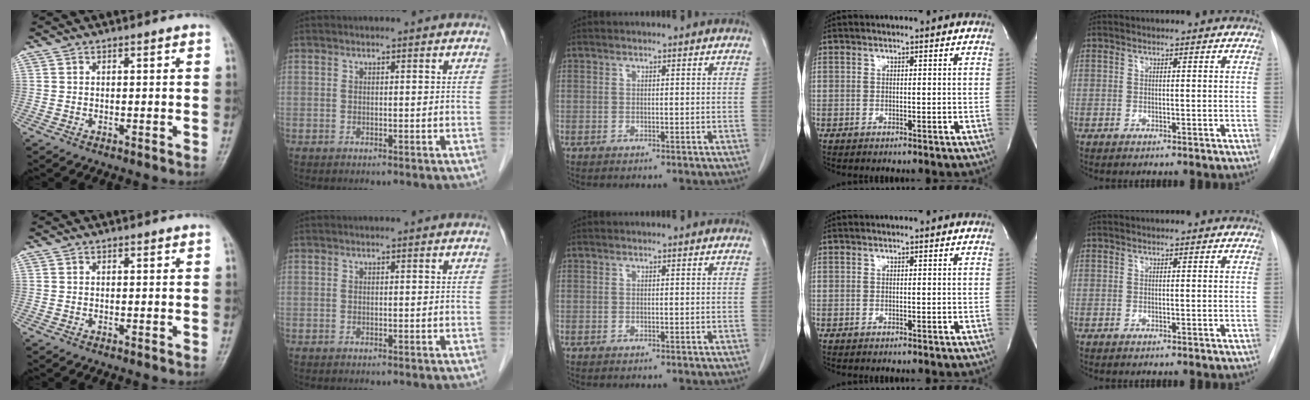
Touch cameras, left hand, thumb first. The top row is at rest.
{}